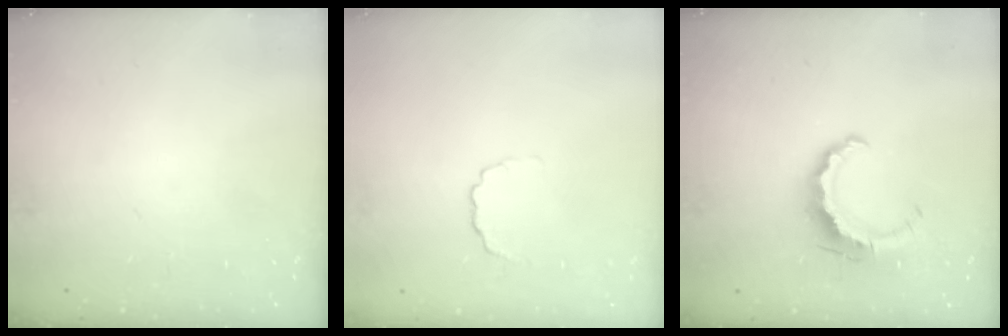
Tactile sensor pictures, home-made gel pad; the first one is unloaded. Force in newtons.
{"total": 3.4, "press": 3.2, "slide": 1.1}
{"total": 8.5, "press": 8.4, "slide": 0.3}